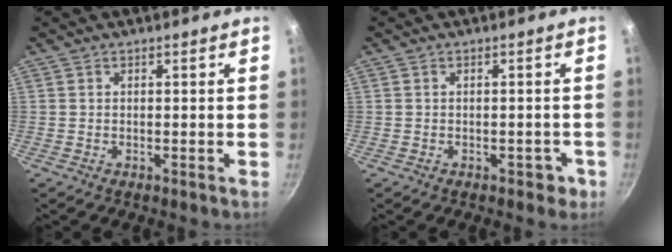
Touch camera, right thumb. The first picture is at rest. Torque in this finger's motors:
{"motor_torque": [0.57, 0.13, -0.29, 0.12, -0.01]}